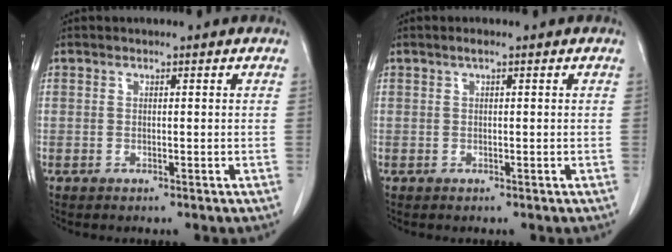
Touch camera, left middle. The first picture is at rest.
{"total": 0.7, "force": [0.4, 0.1, 0.6], "torque": [-0.013, 0.004, 0.003]}